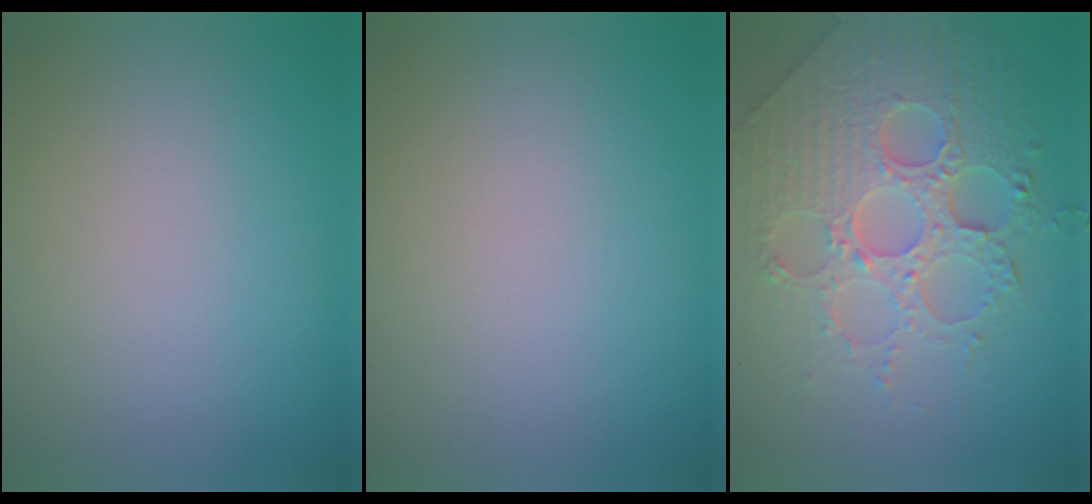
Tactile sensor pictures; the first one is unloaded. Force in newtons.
{"total": 0.0}
{"total": 8.1, "press": 6.0, "slide": 5.4}